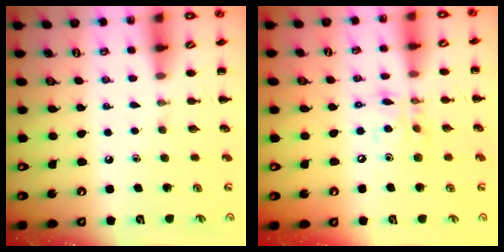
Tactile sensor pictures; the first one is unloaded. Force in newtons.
{"total": 12.1, "press": 11.8, "slide": 2.9}